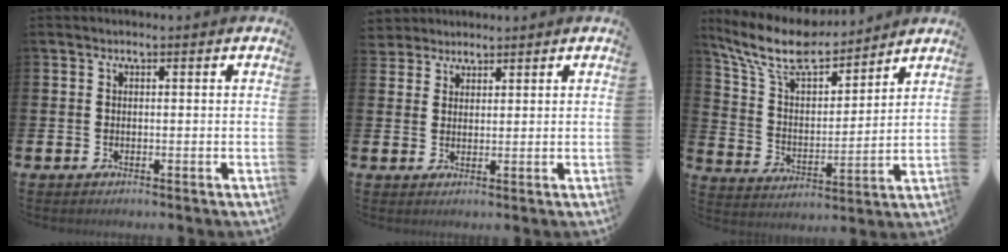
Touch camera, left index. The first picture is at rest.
{"total": 3.3, "force": [3.0, 1.1, -0.4], "torque": [0.006, -0.012, 0.057]}
{"total": 10.8, "force": [9.4, 2.9, 4.5], "torque": [-0.133, -0.047, 0.169]}